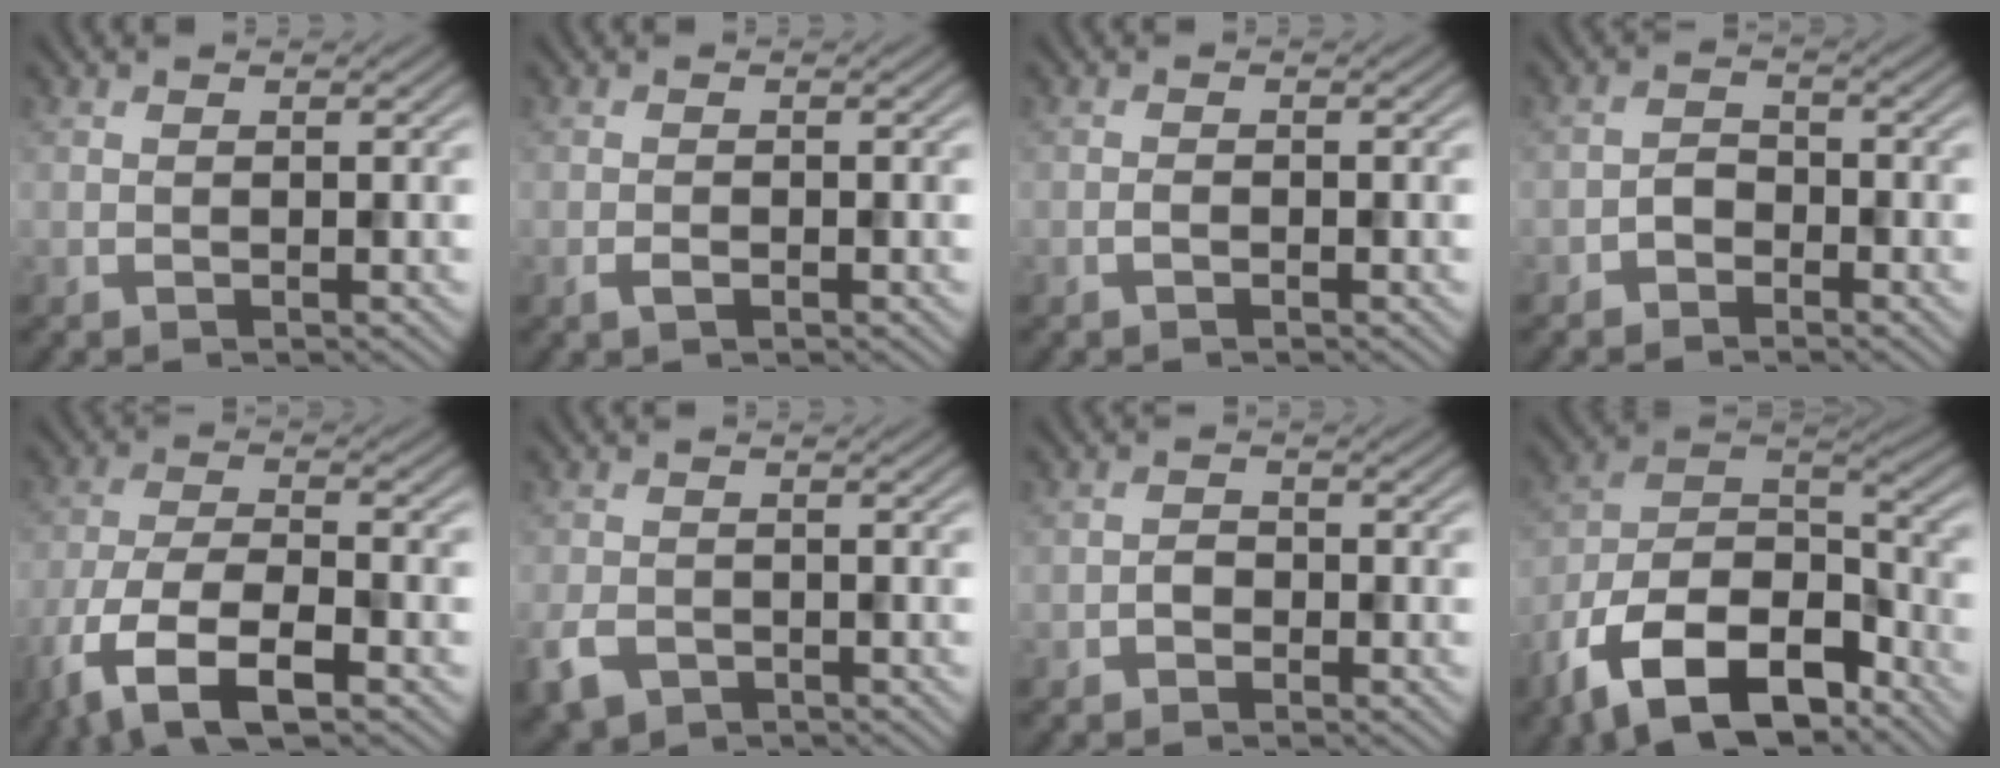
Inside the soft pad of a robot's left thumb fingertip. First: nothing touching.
{"total": 1.3, "force": [-0.7, 0.7, 0.8], "torque": [-0.019, -0.002, -0.013]}
{"total": 0.8, "force": [-0.5, 0.4, 0.5], "torque": [-0.010, 0.002, -0.011]}
{"total": 2.4, "force": [-1.5, 1.5, 0.9], "torque": [-0.015, 0.008, -0.037]}
{"total": 9.7, "force": [-5.5, 3.8, 7.0], "torque": [-0.148, -0.012, -0.117]}
{"total": 4.0, "force": [-2.4, 2.7, 1.9], "torque": [-0.053, -0.010, -0.052]}
{"total": 1.5, "force": [-0.9, 1.1, 0.6], "torque": [-0.009, 0.005, -0.021]}
{"total": 16.0, "force": [-10.4, 8.1, 9.2], "torque": [-0.203, -0.030, -0.196]}